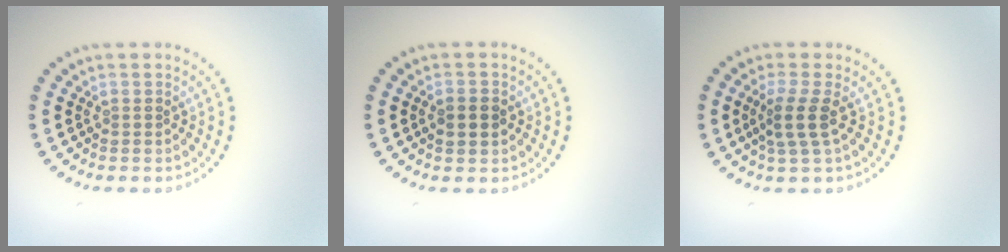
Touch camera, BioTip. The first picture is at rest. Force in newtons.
{"total": 2.6, "press": 2.6, "slide": 0.3}
{"total": 2.5, "press": 2.0, "slide": 1.6}